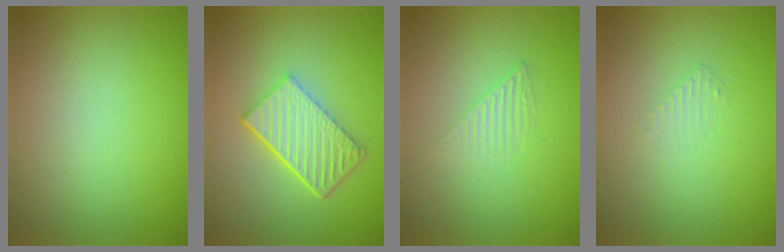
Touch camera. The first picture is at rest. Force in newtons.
{"total": 6.1, "press": 4.2, "slide": 4.4}
{"total": 1.4, "press": 0.3, "slide": 1.4}
{"total": 0.6, "press": 0.4, "slide": 0.5}